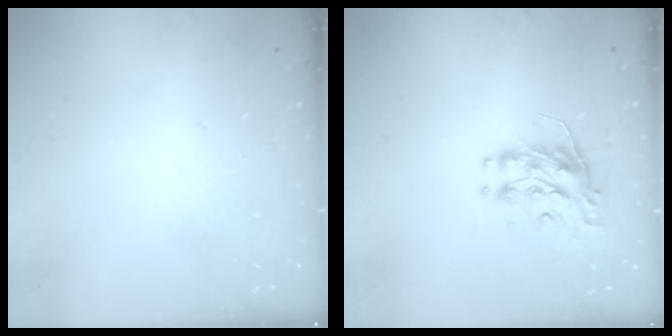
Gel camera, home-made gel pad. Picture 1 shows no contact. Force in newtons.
{"total": 8.7, "press": 8.7, "slide": 0.3}